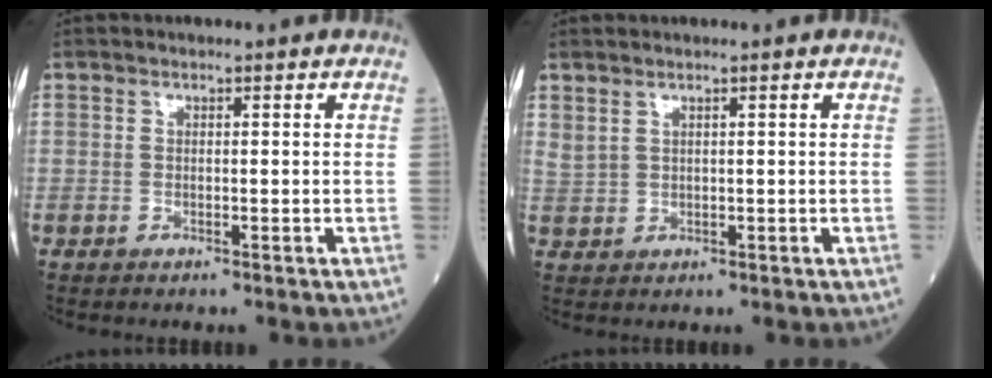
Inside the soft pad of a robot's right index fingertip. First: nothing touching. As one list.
[{"total": 1.6, "force": [1.4, 0.5, 0.8], "torque": [-0.020, 0.004, 0.036]}]